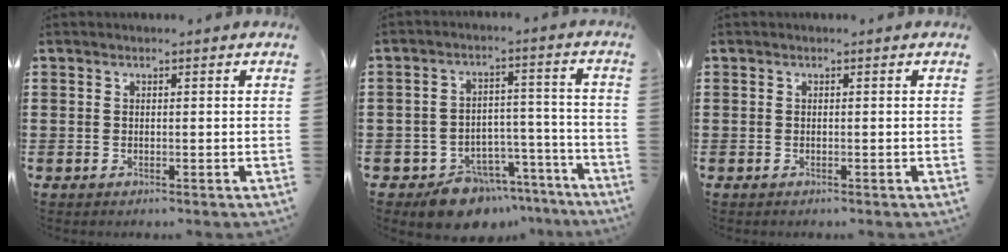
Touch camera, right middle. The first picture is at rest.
{"total": 8.4, "force": [-7.3, 3.7, 1.8], "torque": [-0.022, 0.043, -0.131]}
{"total": 0.0}